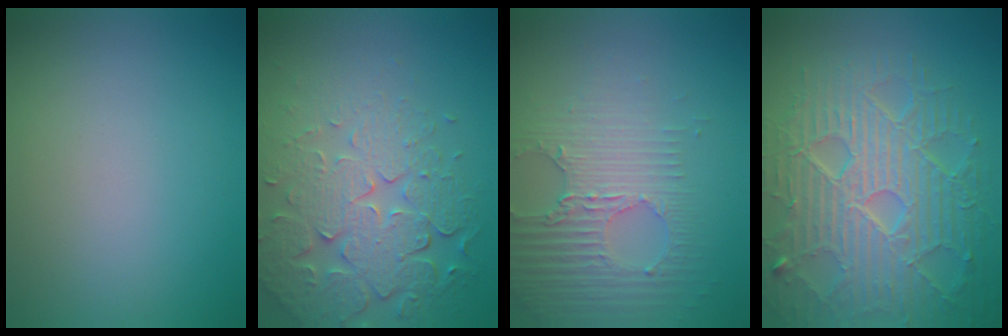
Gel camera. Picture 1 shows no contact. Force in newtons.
{"total": 7.4, "press": 5.4, "slide": 5.1}
{"total": 3.6, "press": 3.5, "slide": 0.8}
{"total": 9.0, "press": 6.5, "slide": 6.3}